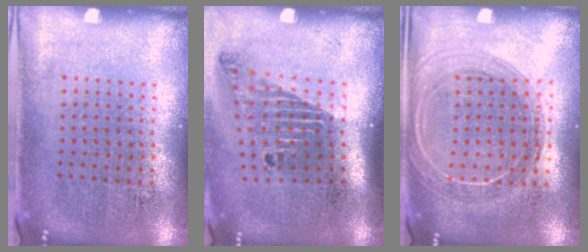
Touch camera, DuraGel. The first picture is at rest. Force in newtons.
{"total": 1.8, "press": 1.2, "slide": 1.4}
{"total": 1.7, "press": 1.6, "slide": 0.5}